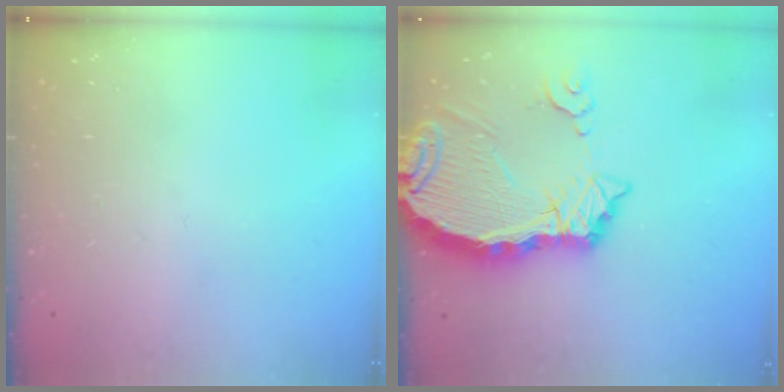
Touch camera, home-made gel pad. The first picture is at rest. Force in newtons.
{"total": 11.0, "press": 10.9, "slide": 1.2}